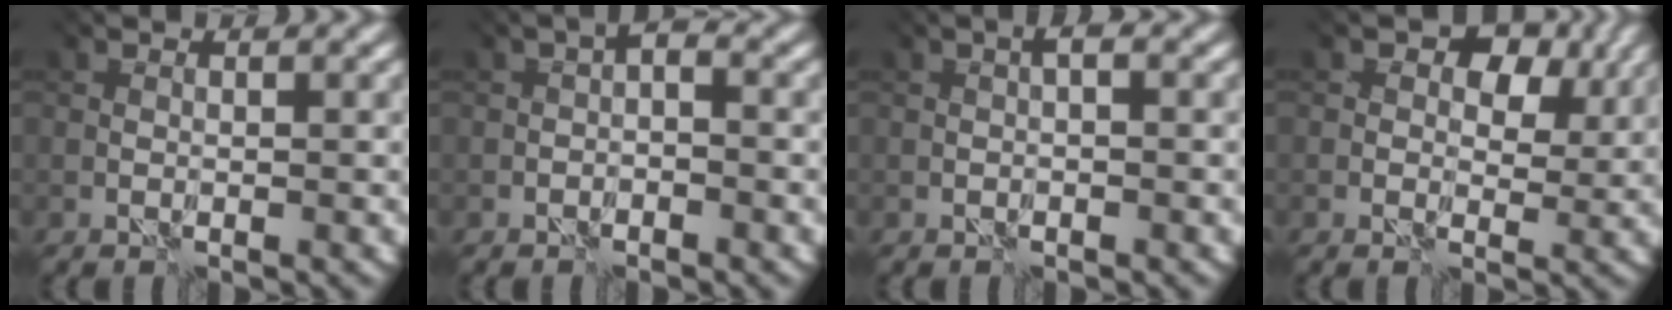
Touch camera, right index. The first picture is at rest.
{"total": 1.6, "force": [-1.5, -0.6, -0.1], "torque": [-0.007, 0.002, -0.008]}
{"total": 1.1, "force": [-0.8, -0.7, 0.1], "torque": [-0.008, 0.000, 0.006]}
{"total": 5.9, "force": [2.2, 3.6, 4.2], "torque": [-0.054, 0.008, 0.050]}